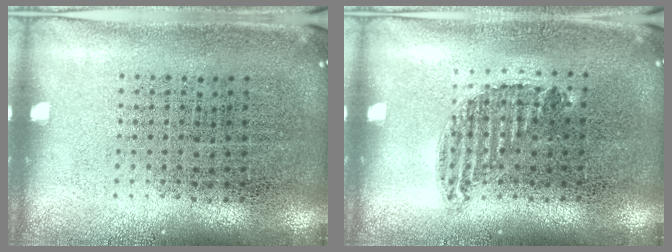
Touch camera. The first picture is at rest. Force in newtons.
{"total": 0.8, "press": 0.7, "slide": 0.5}